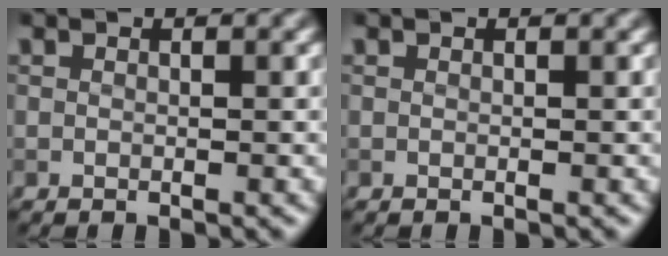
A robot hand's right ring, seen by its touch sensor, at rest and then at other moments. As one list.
[{"total": 0.0}]